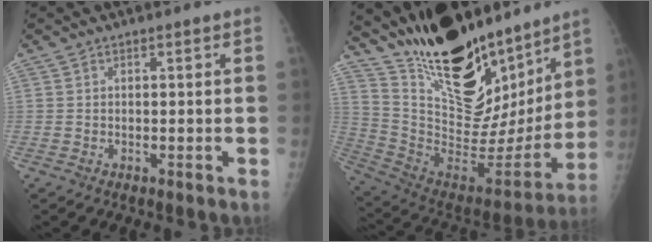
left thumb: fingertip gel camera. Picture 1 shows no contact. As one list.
[{"total": 30.0, "force": [21.2, 13.3, 16.6], "torque": [-0.234, -0.088, 0.351]}]